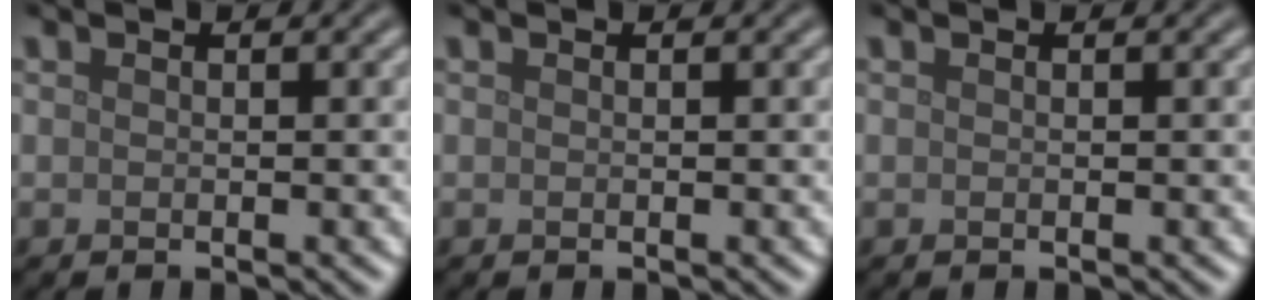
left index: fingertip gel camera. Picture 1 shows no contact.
{"total": 0.0}
{"total": 0.0}